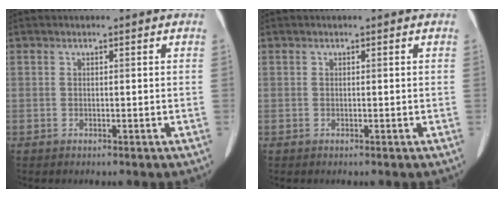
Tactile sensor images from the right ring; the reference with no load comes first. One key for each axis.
{"total": 0.0}